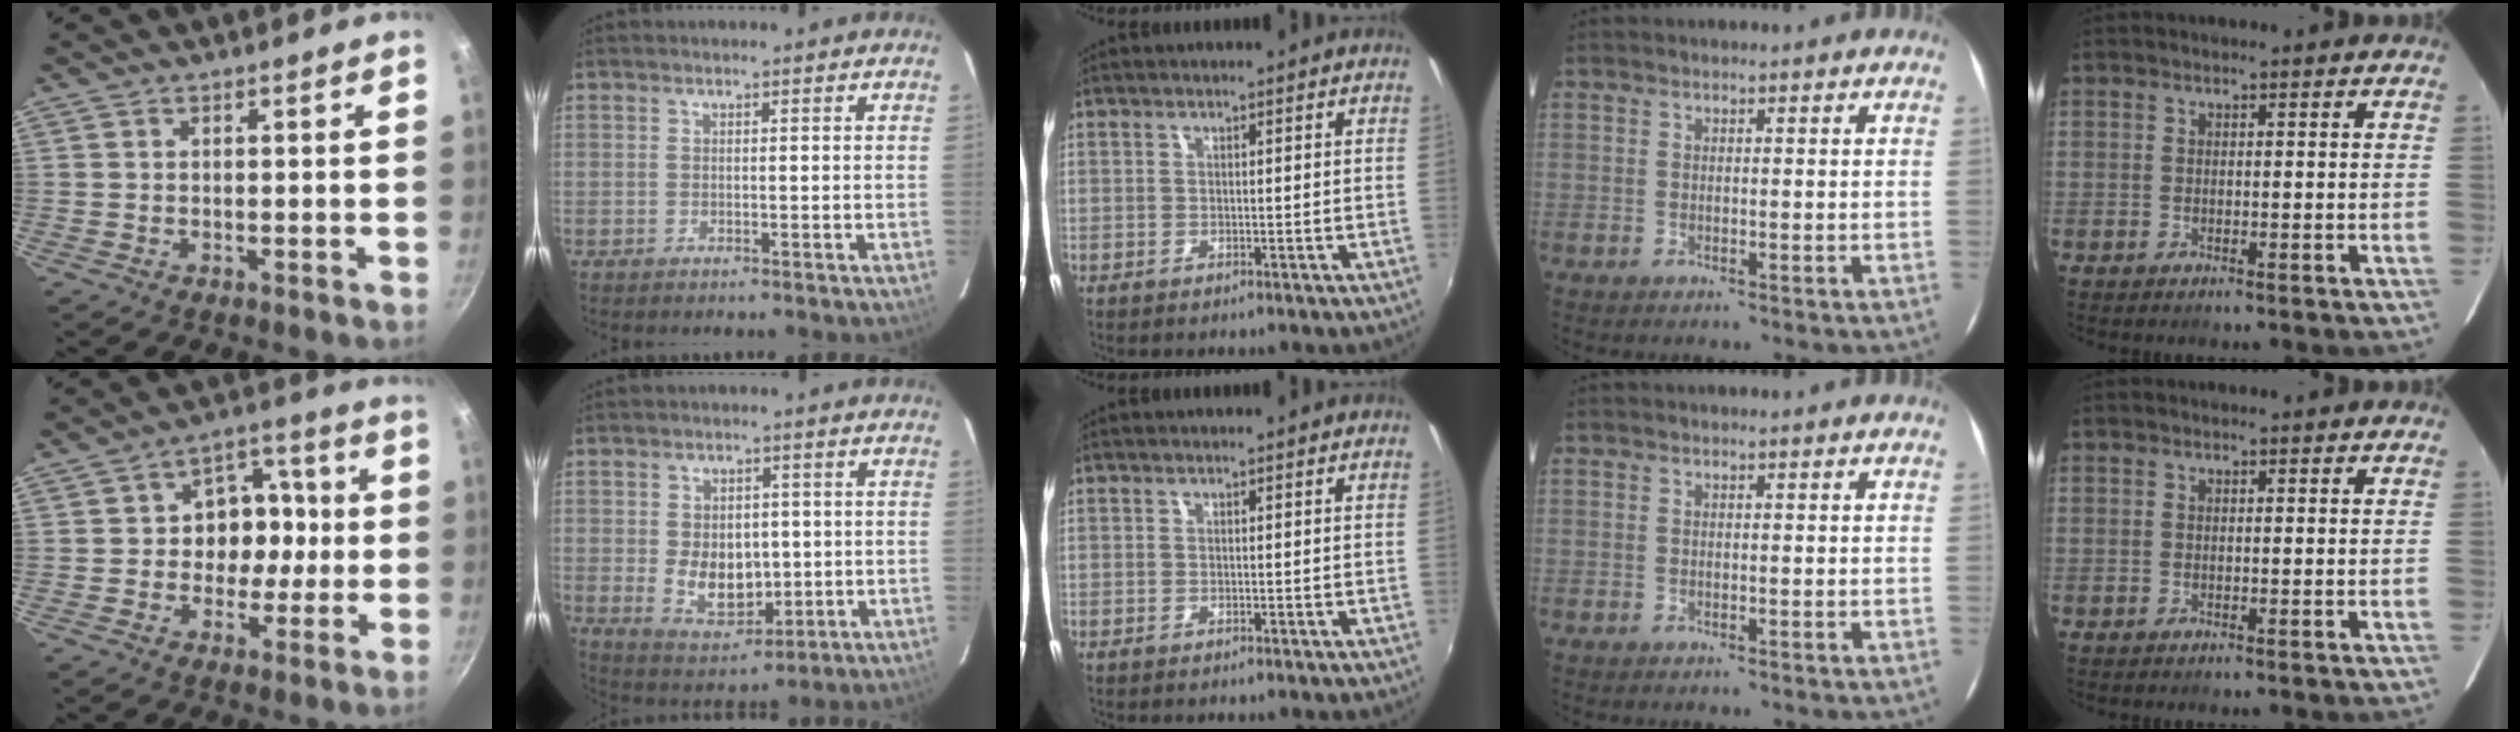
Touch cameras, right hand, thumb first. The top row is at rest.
{"thumb": {"total": 10.4, "force": [-0.4, 8.6, 5.9], "torque": [-0.030, 0.021, -0.016]}, "index": {"total": 9.4, "force": [-0.6, 6.6, 6.6], "torque": [-0.129, -0.010, 0.011]}}